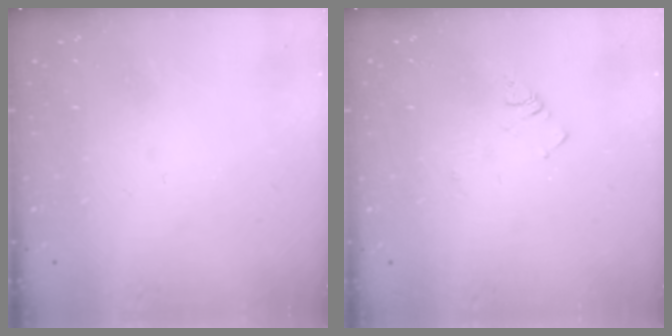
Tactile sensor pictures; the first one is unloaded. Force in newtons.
{"total": 3.1, "press": 3.1, "slide": 0.5}